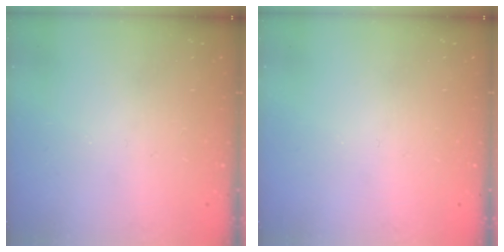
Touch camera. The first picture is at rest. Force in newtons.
{"total": 0.0}